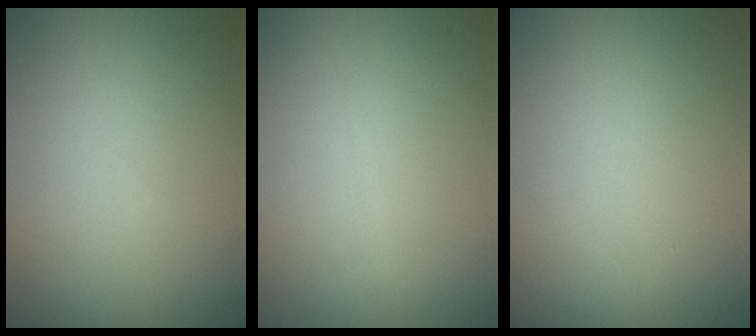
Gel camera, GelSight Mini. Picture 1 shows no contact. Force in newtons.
{"total": 0.7, "press": 0.7, "slide": 0.0}
{"total": 0.5, "press": 0.5, "slide": 0.0}